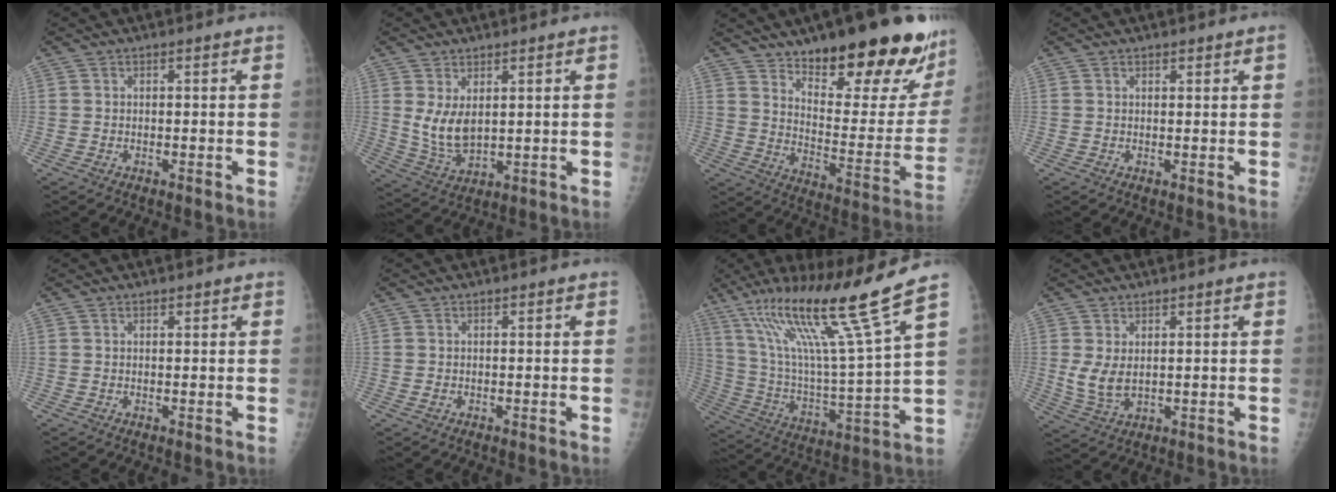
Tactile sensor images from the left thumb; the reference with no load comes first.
{"total": 6.8, "force": [2.2, 3.9, 5.1], "torque": [-0.090, -0.024, 0.055]}
{"total": 26.8, "force": [18.9, 8.5, 17.0], "torque": [-0.199, -0.104, 0.270]}
{"total": 0.9, "force": [0.8, 0.3, 0.2], "torque": [0.002, -0.007, 0.012]}
{"total": 0.7, "force": [0.6, 0.4, 0.1], "torque": [0.003, -0.005, 0.007]}
{"total": 0.7, "force": [0.2, 0.5, 0.3], "torque": [-0.005, -0.001, 0.004]}
{"total": 23.0, "force": [14.4, 0.2, 17.9], "torque": [-0.296, -0.058, 0.257]}
{"total": 5.2, "force": [1.4, 3.1, 3.9], "torque": [-0.075, -0.015, 0.036]}